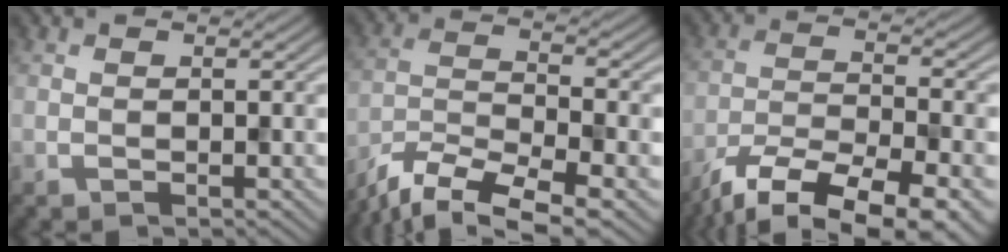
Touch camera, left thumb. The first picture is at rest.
{"total": 10.3, "force": [-8.2, 2.5, 5.8], "torque": [-0.124, -0.014, -0.155]}
{"total": 12.5, "force": [-9.6, 3.3, 7.3], "torque": [-0.136, -0.024, -0.153]}